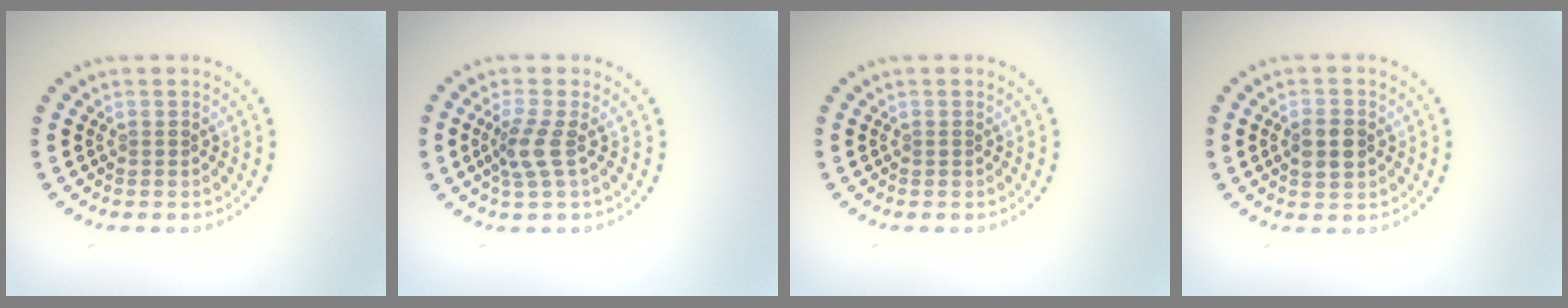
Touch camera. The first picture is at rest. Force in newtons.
{"total": 2.4, "press": 1.8, "slide": 1.6}
{"total": 0.0}
{"total": 2.4, "press": 2.4, "slide": 0.1}